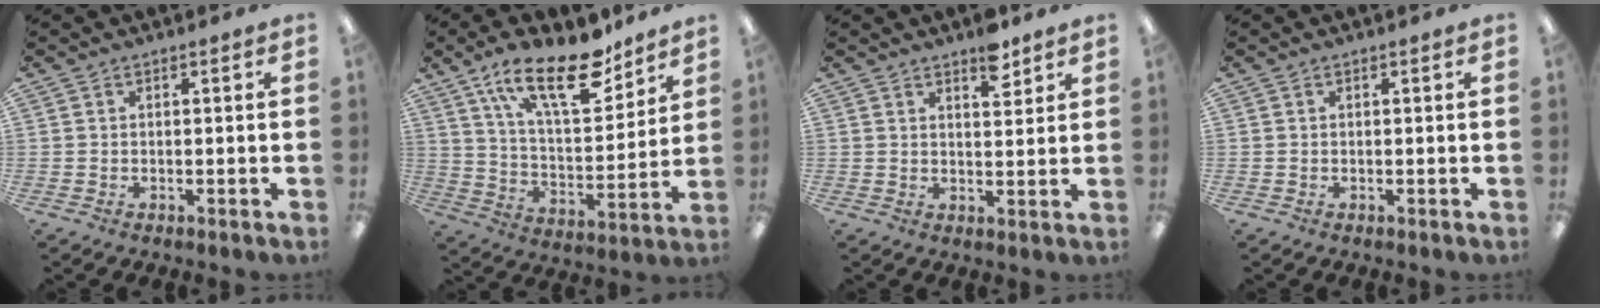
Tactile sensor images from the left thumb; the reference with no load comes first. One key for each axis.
{"total": 20.6, "fx": 13.2, "fy": 8.2, "fz": 13.5, "tx": -0.218, "ty": -0.066, "tz": 0.222}
{"total": 4.3, "fx": 2.9, "fy": 1.9, "fz": 2.6, "tx": -0.025, "ty": -0.011, "tz": 0.044}
{"total": 0.0}